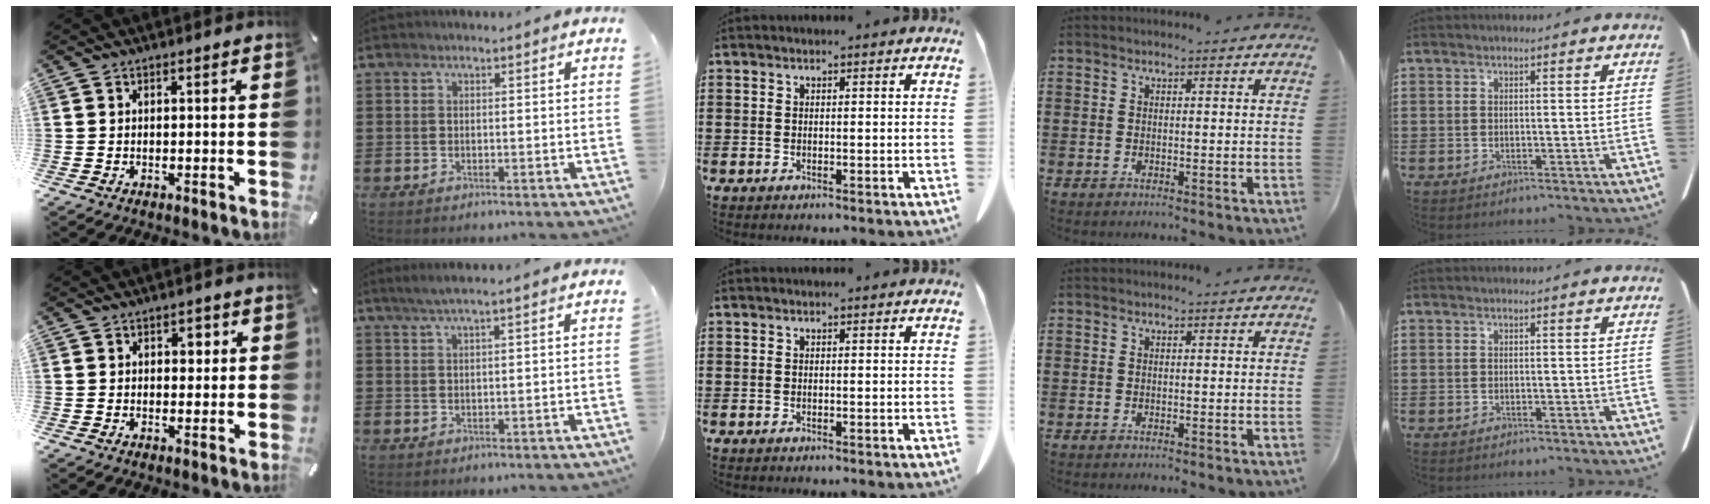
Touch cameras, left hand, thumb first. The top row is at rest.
{"thumb": {"total": 2.3, "force": [0.6, 1.8, 1.2], "torque": [-0.003, -0.002, 0.001]}, "index": {"total": 2.0, "force": [1.0, -0.2, 1.6], "torque": [-0.031, -0.001, 0.018]}}